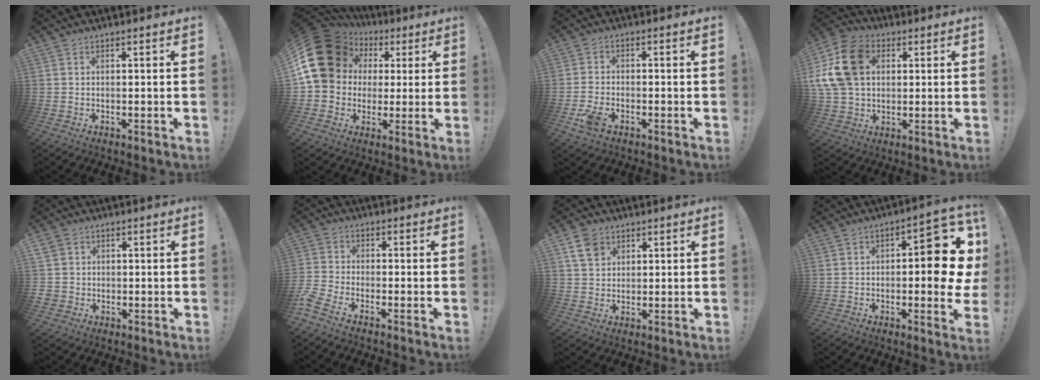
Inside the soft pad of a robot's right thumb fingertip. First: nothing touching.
{"total": 20.3, "force": [5.3, 16.6, 10.4], "torque": [-0.189, -0.020, 0.127]}
{"total": 5.7, "force": [-3.6, 2.9, 3.4], "torque": [-0.087, 0.009, -0.066]}
{"total": 18.6, "force": [4.3, 14.0, 11.5], "torque": [-0.220, -0.003, 0.087]}
{"total": 3.6, "force": [0.7, 3.4, 0.9], "torque": [-0.017, 0.003, 0.016]}
{"total": 5.0, "force": [-3.8, 2.0, 2.7], "torque": [-0.077, -0.002, -0.072]}
{"total": 7.1, "force": [3.8, 5.1, 3.0], "torque": [-0.050, -0.010, 0.077]}
{"total": 11.8, "force": [0.3, 4.8, 10.9], "torque": [-0.119, -0.007, -0.001]}